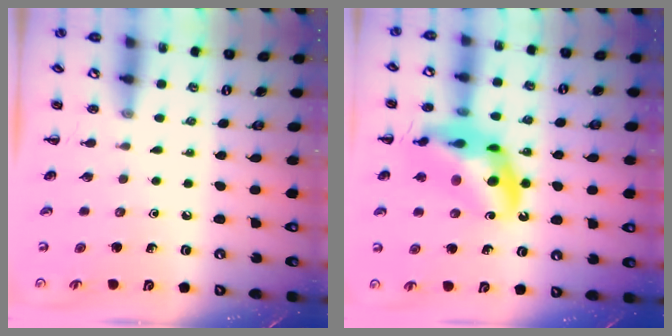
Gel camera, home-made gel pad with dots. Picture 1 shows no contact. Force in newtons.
{"total": 19.0, "press": 18.5, "slide": 4.2}